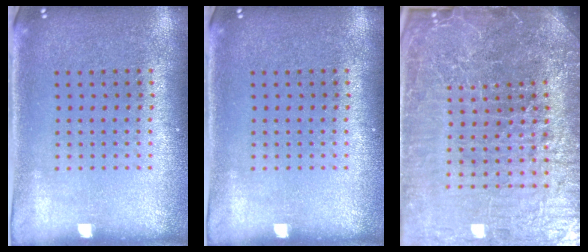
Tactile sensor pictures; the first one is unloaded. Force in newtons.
{"total": 0.0}
{"total": 6.9, "press": 6.1, "slide": 3.1}